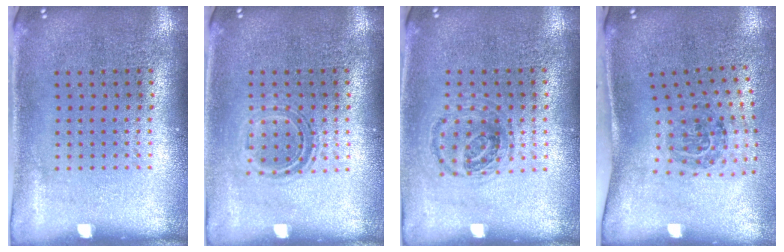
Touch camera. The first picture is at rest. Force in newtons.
{"total": 1.2, "press": 0.9, "slide": 0.7}
{"total": 1.0, "press": 0.9, "slide": 0.4}
{"total": 1.7, "press": 1.1, "slide": 1.3}